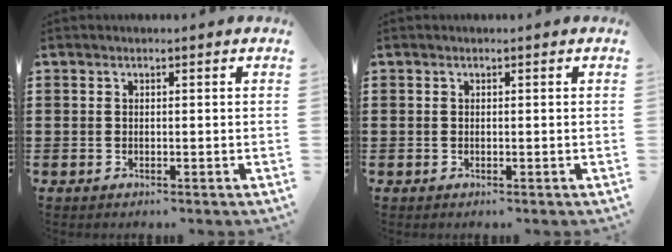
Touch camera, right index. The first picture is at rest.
{"total": 0.0}